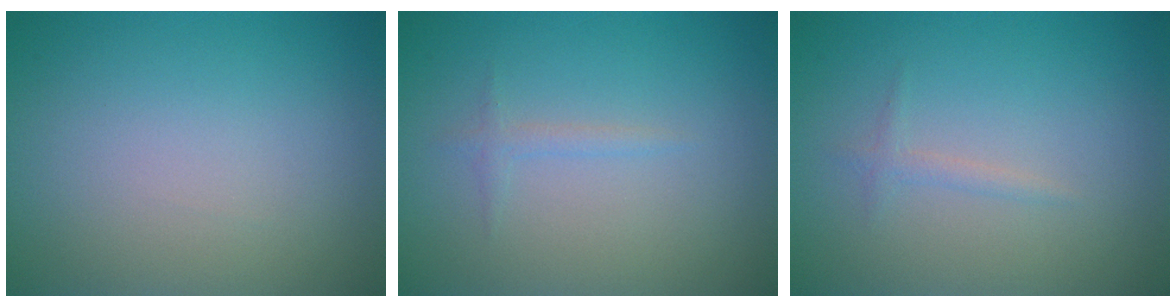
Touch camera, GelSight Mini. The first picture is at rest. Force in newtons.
{"total": 0.8, "press": 0.8, "slide": 0.0}
{"total": 0.9, "press": 0.9, "slide": 0.0}